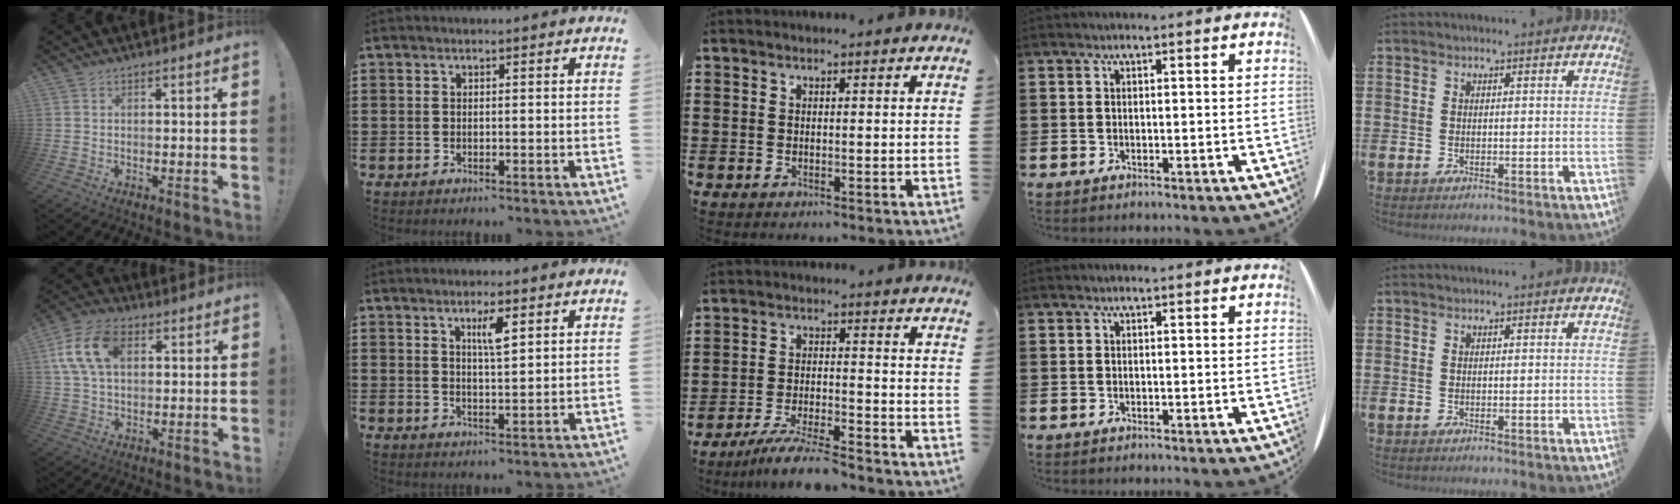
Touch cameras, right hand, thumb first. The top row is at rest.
{"thumb": {"total": 14.3, "force": [4.1, 9.2, 10.2], "torque": [-0.196, 0.009, 0.080]}, "index": {"total": 3.5, "force": [1.7, 0.6, 2.9], "torque": [-0.054, 0.001, 0.026]}, "middle": {"total": 6.2, "force": [-5.5, 0.0, 2.9], "torque": [-0.060, -0.012, -0.102]}}